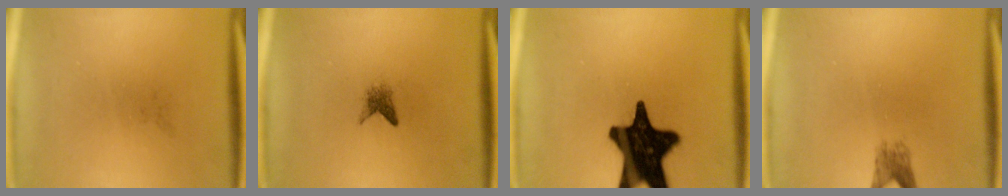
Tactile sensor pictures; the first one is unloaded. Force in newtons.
{"total": 1.5}
{"total": 19.5}
{"total": 2.2}